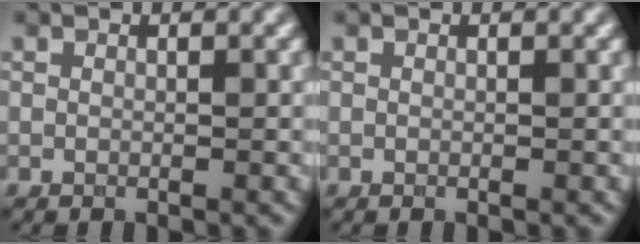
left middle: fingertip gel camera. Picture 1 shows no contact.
{"total": 0.0}